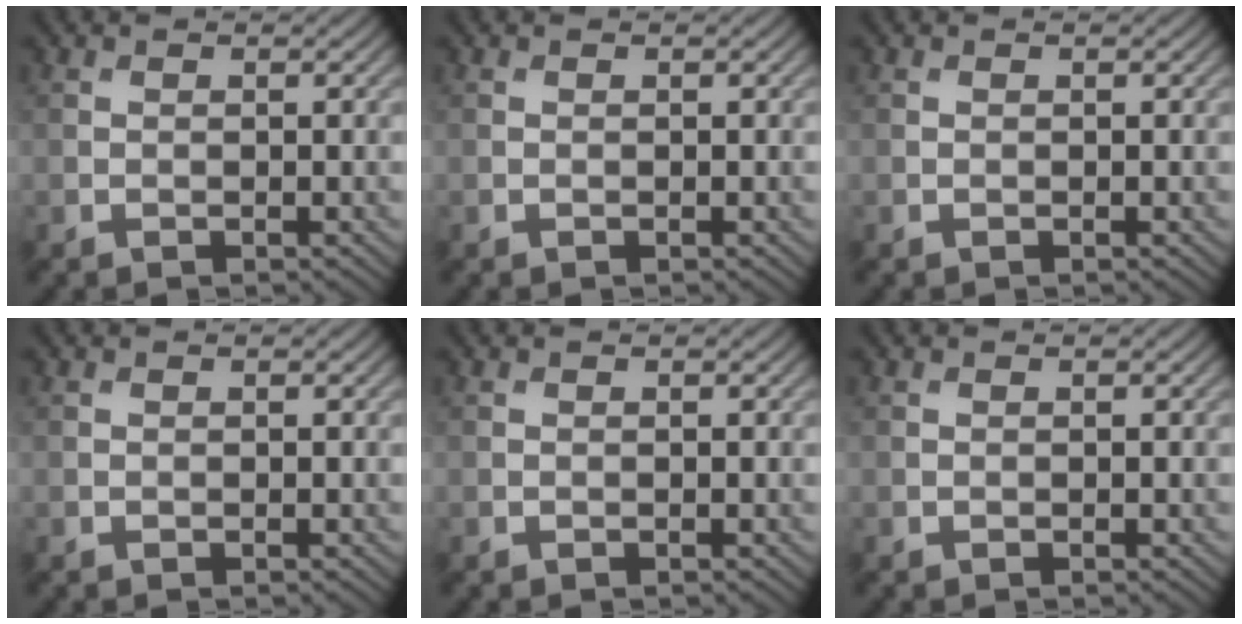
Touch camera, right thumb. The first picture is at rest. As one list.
[{"total": 0.0}, {"total": 0.0}, {"total": 0.0}, {"total": 0.0}, {"total": 0.0}]